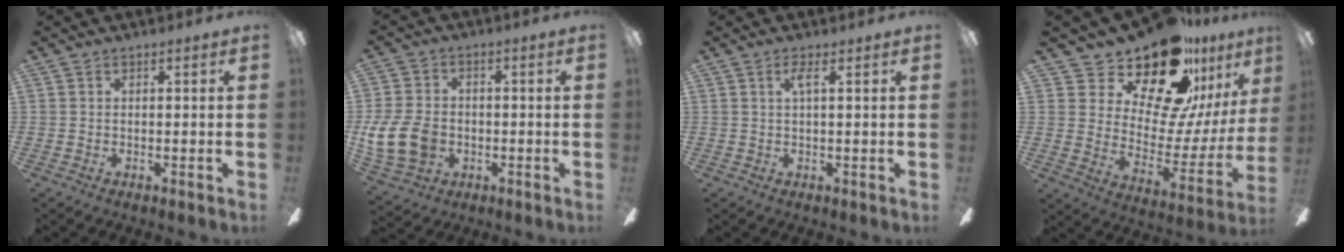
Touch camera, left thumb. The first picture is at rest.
{"total": 13.0, "force": [-2.6, 9.8, 8.1], "torque": [-0.184, 0.018, -0.045]}
{"total": 2.5, "force": [1.1, 0.5, 2.2], "torque": [-0.042, 0.002, 0.015]}
{"total": 22.0, "force": [18.4, 7.6, 9.4], "torque": [-0.155, -0.140, 0.314]}